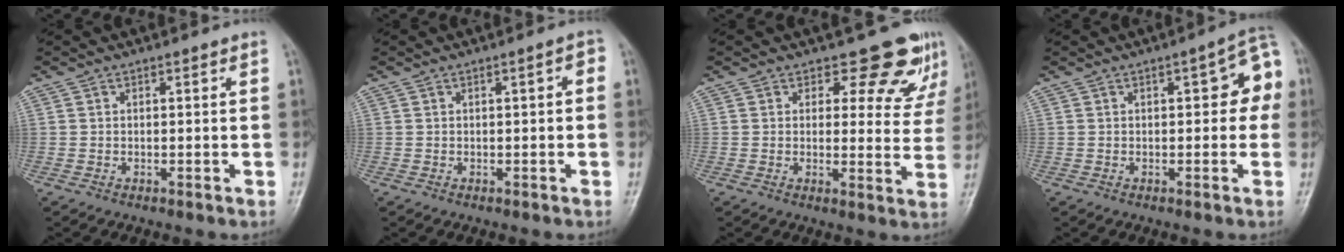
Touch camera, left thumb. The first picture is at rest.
{"total": 1.9, "force": [0.0, 0.7, 1.8], "torque": [-0.020, 0.008, -0.004]}
{"total": 9.3, "force": [7.4, 4.8, 3.0], "torque": [0.009, -0.052, 0.068]}
{"total": 7.8, "force": [0.9, 3.7, 6.9], "torque": [-0.045, 0.019, -0.001]}